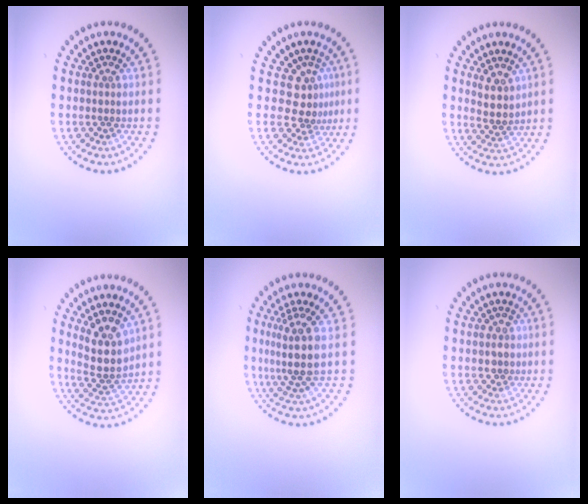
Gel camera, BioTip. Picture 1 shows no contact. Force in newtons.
{"total": 2.9, "press": 2.2, "slide": 1.9}
{"total": 2.4, "press": 2.1, "slide": 1.2}
{"total": 4.7, "press": 4.2, "slide": 1.9}
{"total": 3.9, "press": 3.1, "slide": 2.3}
{"total": 1.6, "press": 1.4, "slide": 0.8}